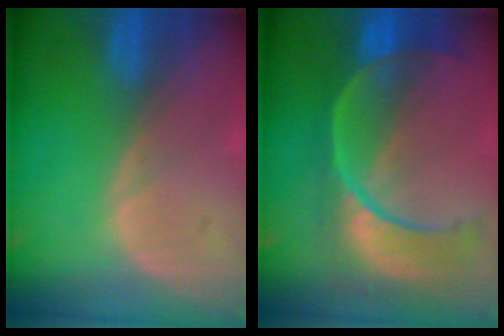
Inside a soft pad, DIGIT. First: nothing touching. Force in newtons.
{"total": 11.1, "press": 9.3, "slide": 6.0}